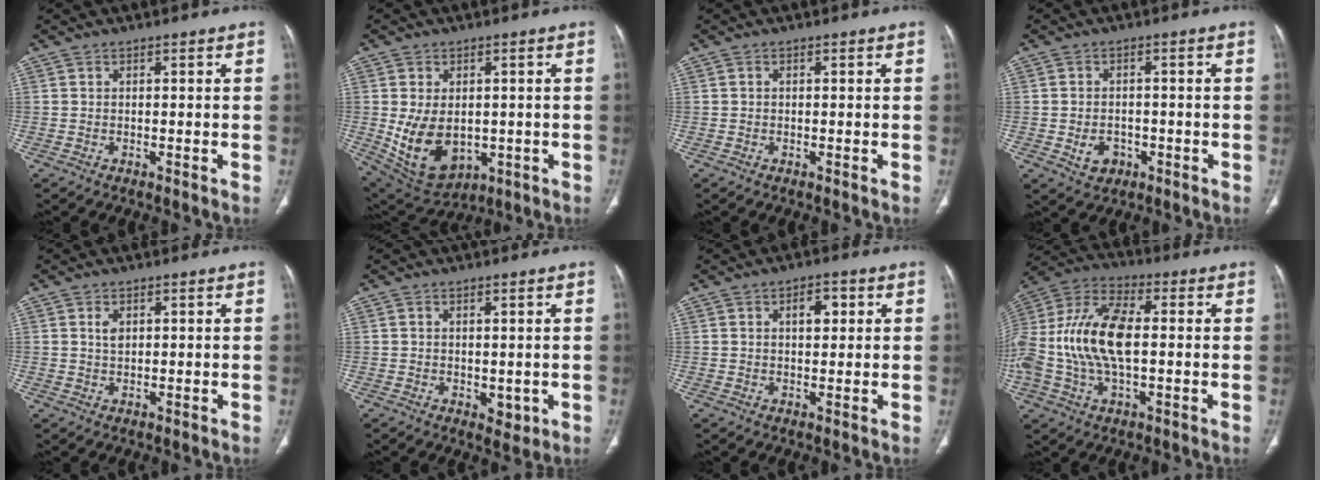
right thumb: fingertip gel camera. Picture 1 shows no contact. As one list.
[{"total": 12.6, "force": [-1.4, 8.6, 9.2], "torque": [-0.143, -0.007, 0.007]}, {"total": 0.0}, {"total": 4.6, "force": [-1.5, 3.6, 2.5], "torque": [-0.031, 0.009, -0.015]}, {"total": 2.1, "force": [0.7, 1.4, 1.4], "torque": [-0.022, -0.002, 0.014]}, {"total": 2.9, "force": [-0.1, 1.9, 2.1], "torque": [-0.023, -0.007, 0.008]}, {"total": 4.2, "force": [1.3, 2.3, 3.2], "torque": [-0.032, 0.000, 0.017]}, {"total": 19.5, "force": [-0.3, 10.2, 16.6], "torque": [-0.366, 0.020, -0.008]}]